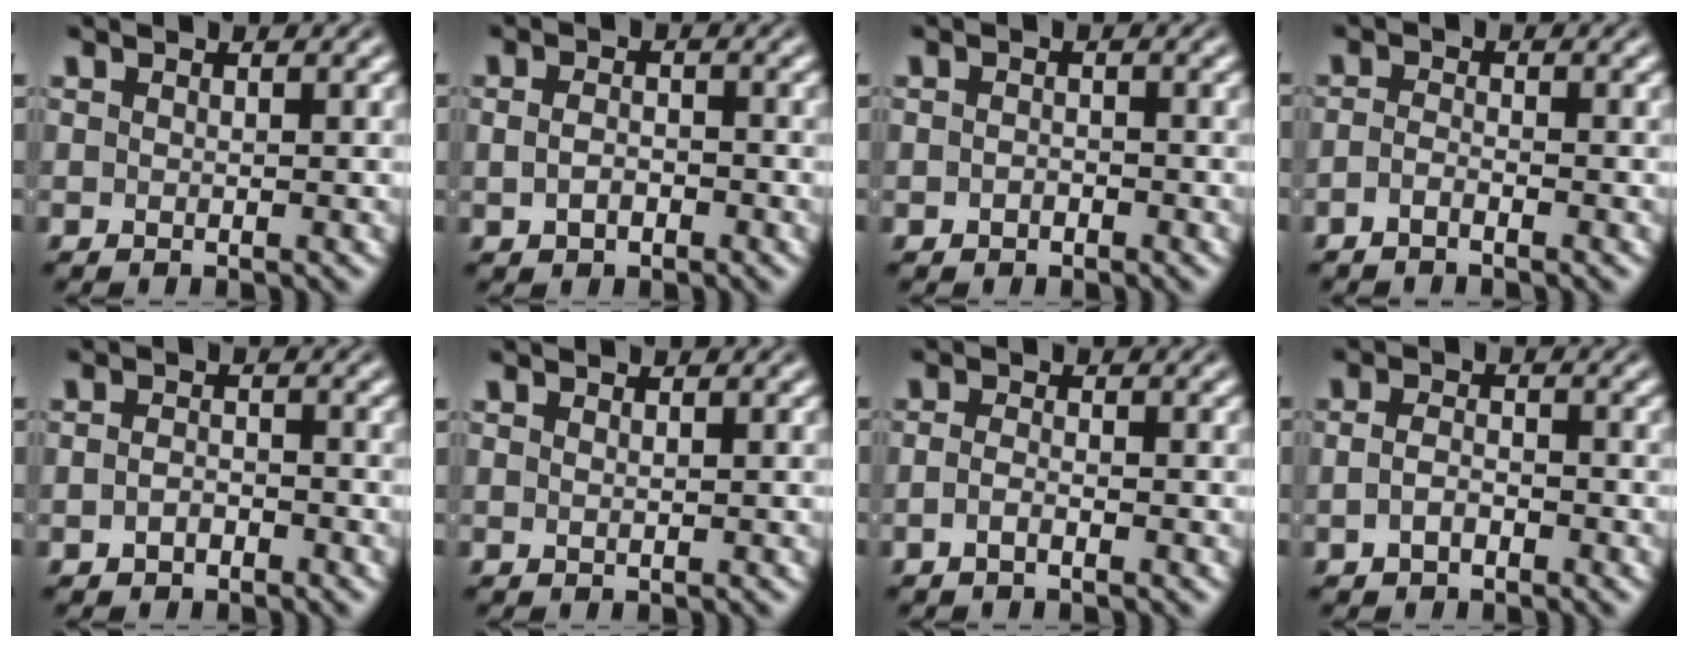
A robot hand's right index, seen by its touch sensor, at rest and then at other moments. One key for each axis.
{"total": 1.3, "fx": -0.8, "fy": 0.6, "fz": 0.9, "tx": -0.010, "ty": -0.008, "tz": -0.005}
{"total": 0.8, "fx": -0.7, "fy": 0.1, "fz": 0.0, "tx": 0.003, "ty": -0.007, "tz": -0.009}
{"total": 1.6, "fx": -1.4, "fy": -0.4, "fz": 0.4, "tx": -0.007, "ty": -0.009, "tz": -0.024}
{"total": 1.2, "fx": -1.2, "fy": 0.3, "fz": 0.2, "tx": 0.002, "ty": -0.006, "tz": -0.017}
{"total": 1.0, "fx": 0.4, "fy": -0.9, "fz": 0.1, "tx": 0.006, "ty": -0.004, "tz": 0.013}
{"total": 1.3, "fx": -0.9, "fy": -0.3, "fz": 0.8, "tx": -0.017, "ty": -0.006, "tz": -0.014}
{"total": 1.6, "fx": -1.1, "fy": 0.5, "fz": 1.0, "tx": -0.014, "ty": -0.007, "tz": -0.013}